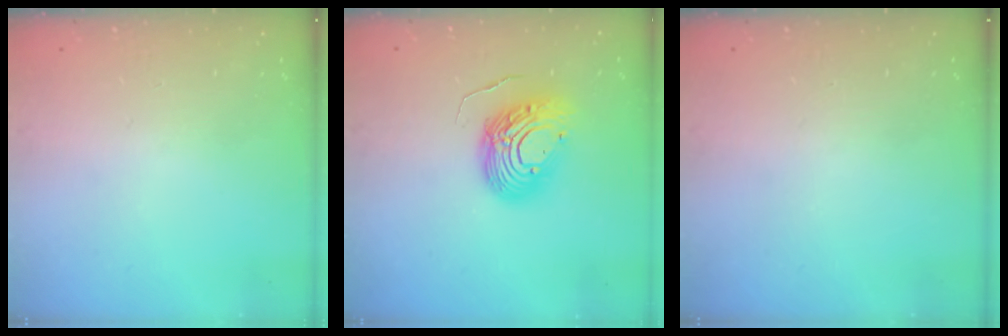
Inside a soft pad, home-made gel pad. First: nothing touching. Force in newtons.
{"total": 12.0, "press": 12.0, "slide": 1.1}
{"total": 0.0}